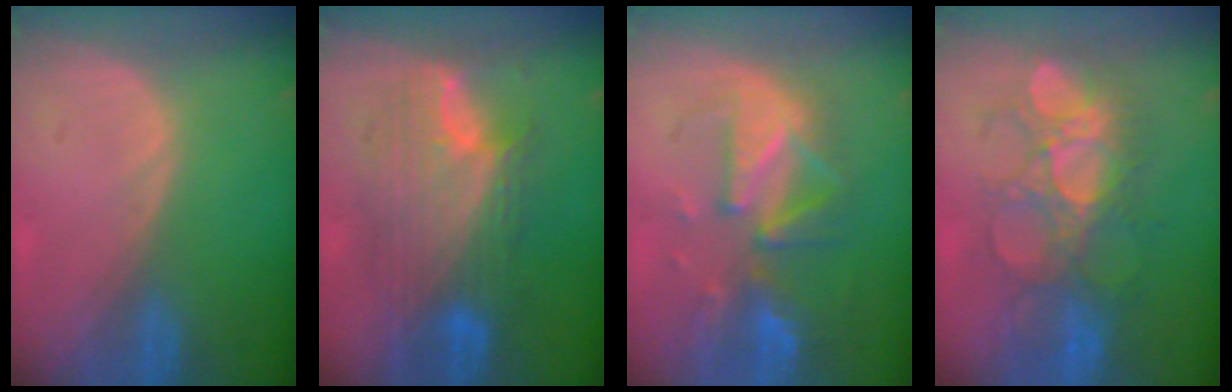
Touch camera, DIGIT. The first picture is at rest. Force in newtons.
{"total": 10.0, "press": 10.0, "slide": 0.6}
{"total": 10.0, "press": 8.9, "slide": 4.6}
{"total": 9.0, "press": 8.9, "slide": 1.1}